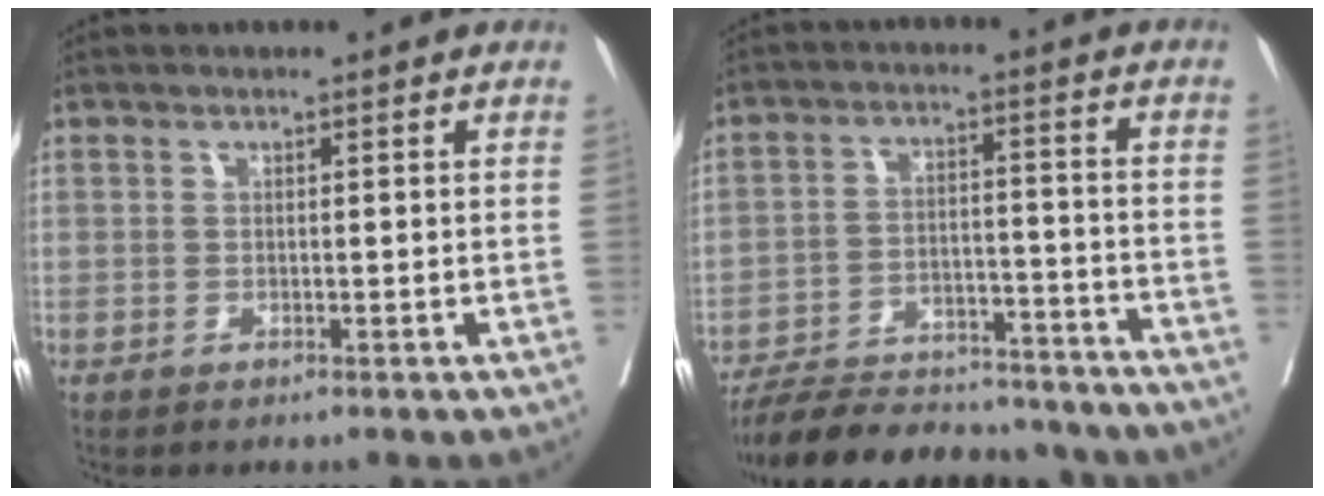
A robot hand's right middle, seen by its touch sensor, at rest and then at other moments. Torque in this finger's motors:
{"motor_torque": [0.98, -1.16, 0.57, 0.12]}